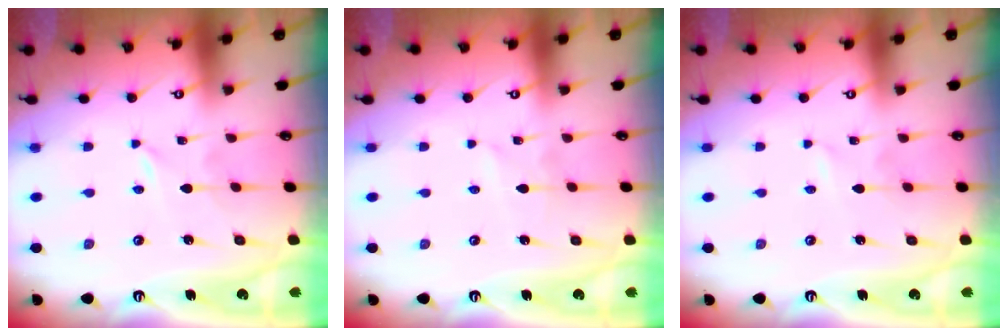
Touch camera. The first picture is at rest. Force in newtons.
{"total": 1.4, "press": 1.4, "slide": 0.1}
{"total": 0.0}